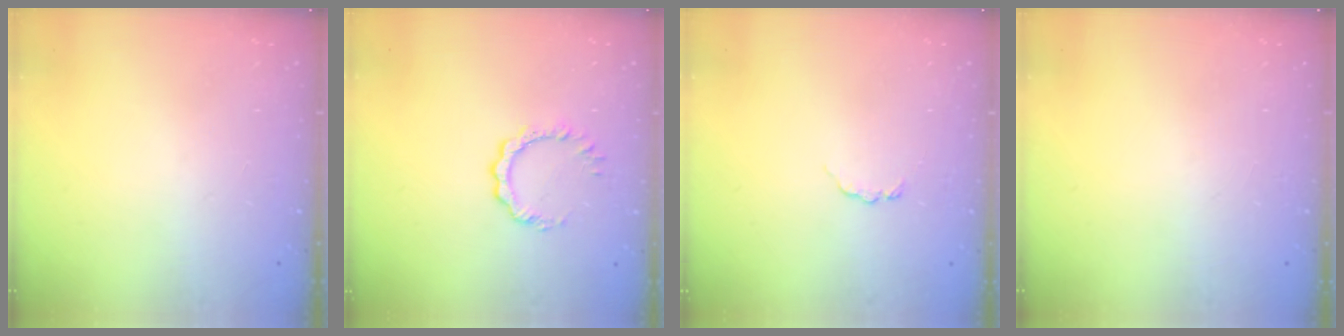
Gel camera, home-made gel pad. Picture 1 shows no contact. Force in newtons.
{"total": 4.9, "press": 4.8, "slide": 0.3}
{"total": 2.9, "press": 2.9, "slide": 0.4}
{"total": 0.0}